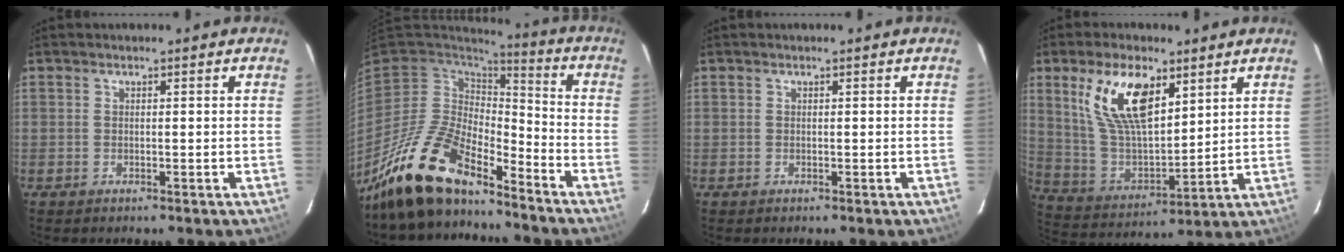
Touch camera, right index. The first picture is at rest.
{"total": 17.5, "force": [-14.2, 5.6, 8.6], "torque": [-0.181, -0.023, -0.266]}
{"total": 0.0}
{"total": 15.8, "force": [7.9, 7.2, 11.5], "torque": [-0.221, 0.008, 0.167]}